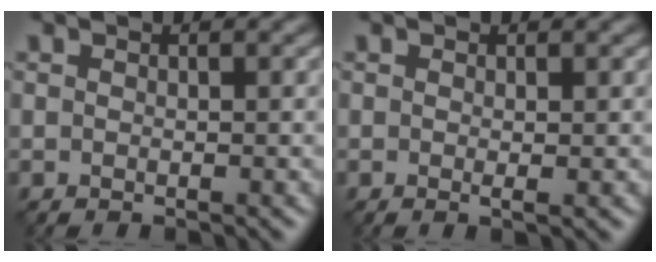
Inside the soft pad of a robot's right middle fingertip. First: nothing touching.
{"total": 0.7, "force": [0.0, 0.0, 0.7], "torque": [-0.014, -0.001, -0.002]}